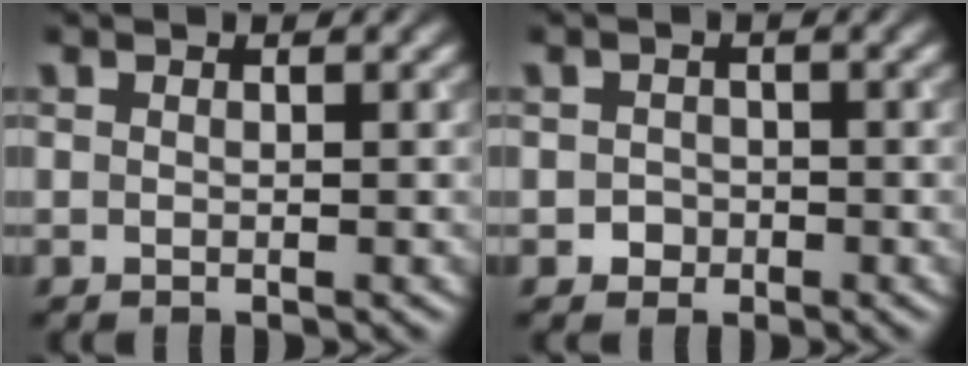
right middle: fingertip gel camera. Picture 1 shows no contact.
{"total": 1.2, "force": [-0.7, 1.0, 0.0], "torque": [0.005, -0.001, -0.013]}